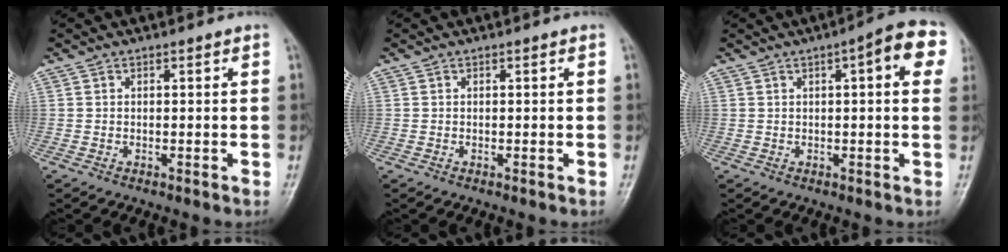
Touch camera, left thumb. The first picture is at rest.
{"total": 0.0}
{"total": 9.0, "force": [2.8, 2.6, 8.2], "torque": [-0.088, 0.016, 0.025]}